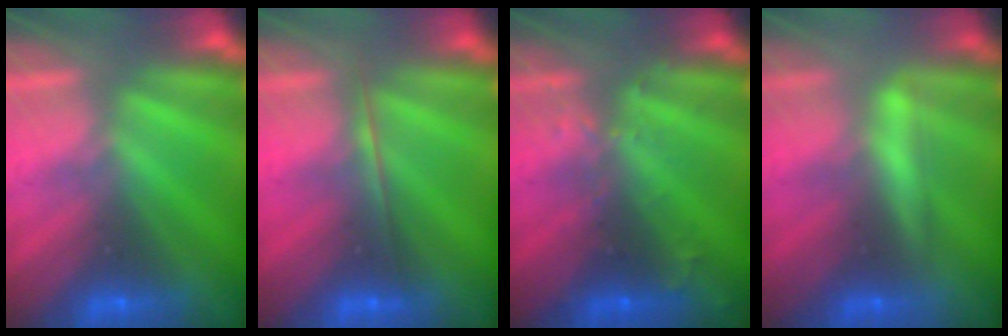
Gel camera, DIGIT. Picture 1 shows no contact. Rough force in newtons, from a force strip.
{"total": 1.8}
{"total": 2.9}
{"total": 2.1}